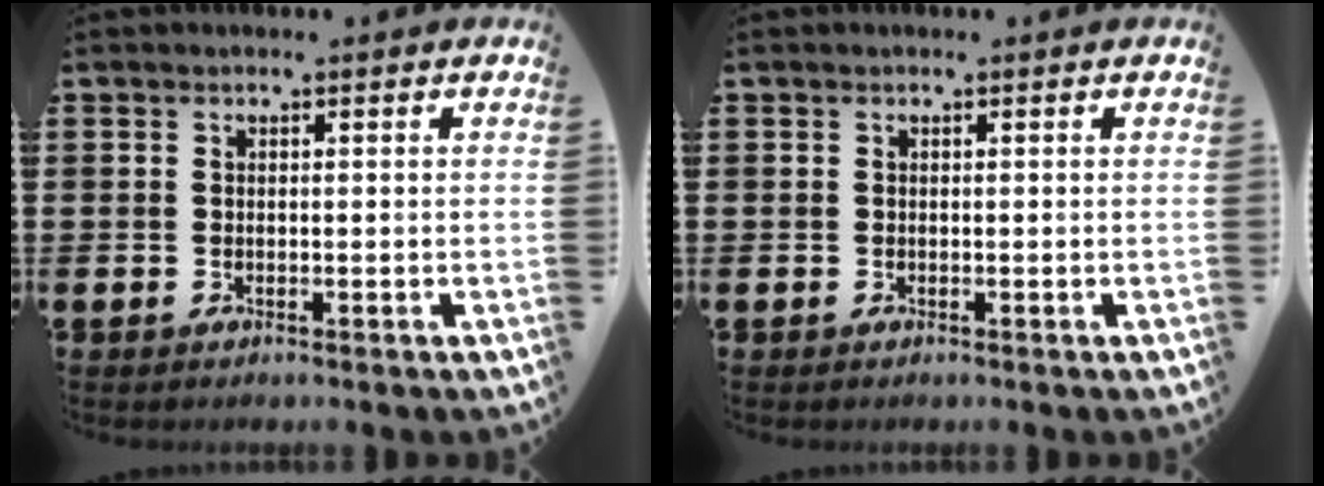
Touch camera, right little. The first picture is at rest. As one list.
[{"total": 0.0}]